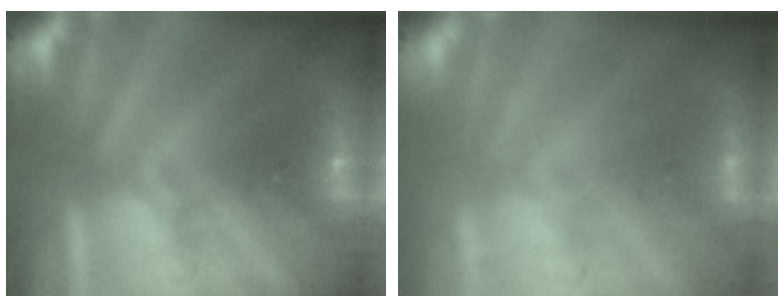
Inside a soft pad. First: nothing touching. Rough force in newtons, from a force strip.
{"total": 2.3}